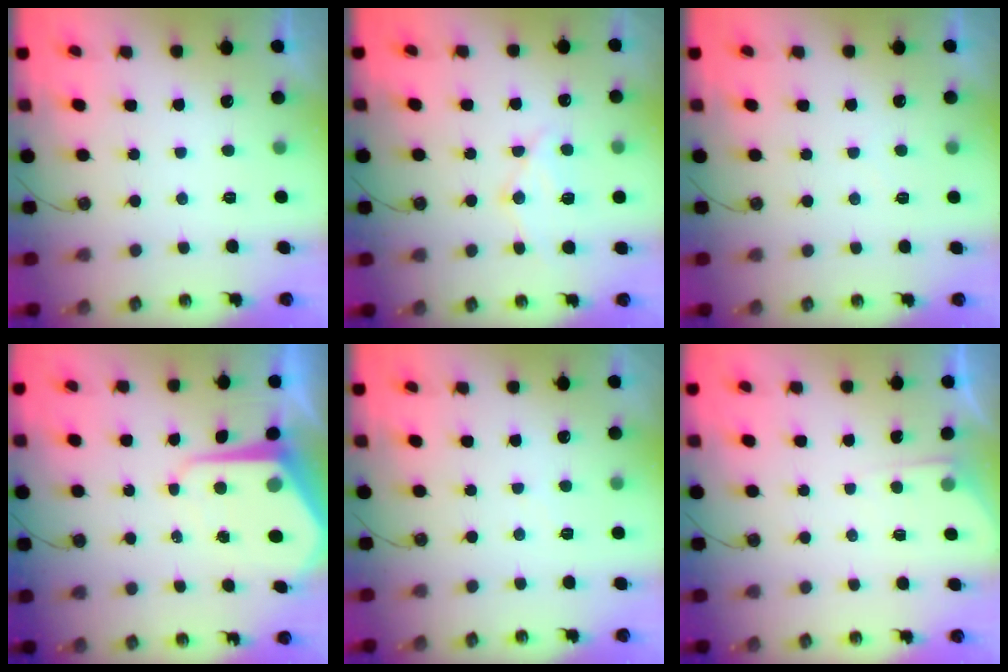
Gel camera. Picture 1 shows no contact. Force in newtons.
{"total": 10.8, "press": 10.8, "slide": 0.5}
{"total": 3.1, "press": 3.1, "slide": 0.4}
{"total": 8.9, "press": 8.9, "slide": 0.7}
{"total": 2.5, "press": 2.4, "slide": 0.4}
{"total": 2.7, "press": 2.7, "slide": 0.4}